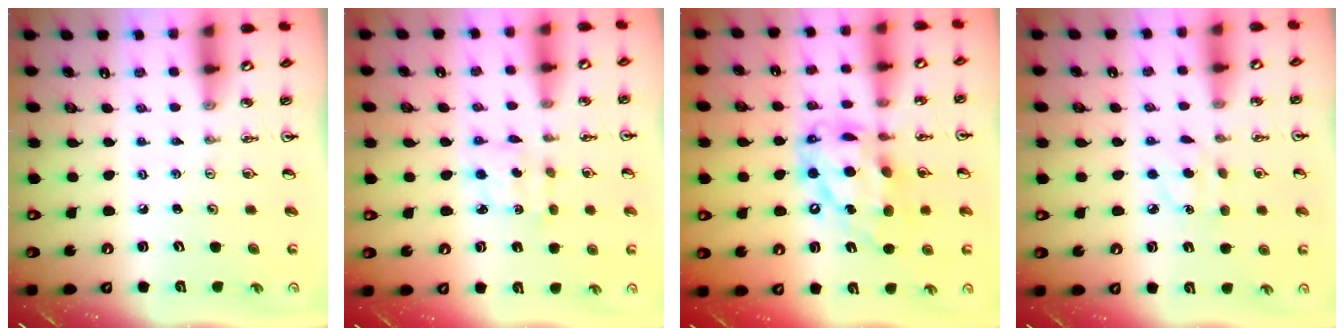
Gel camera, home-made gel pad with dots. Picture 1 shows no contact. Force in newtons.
{"total": 2.9, "press": 2.8, "slide": 0.6}
{"total": 16.8, "press": 16.8, "slide": 1.5}
{"total": 6.0, "press": 6.0, "slide": 0.7}